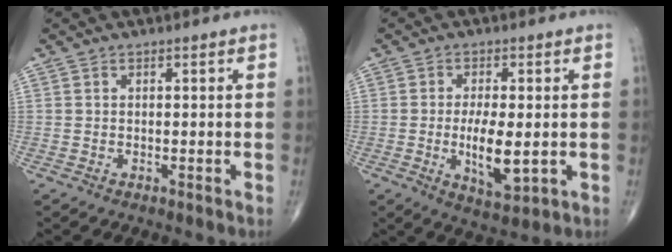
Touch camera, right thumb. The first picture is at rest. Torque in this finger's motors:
{"motor_torque": [2.70, 2.30, 0.96, -0.17, 0.33]}